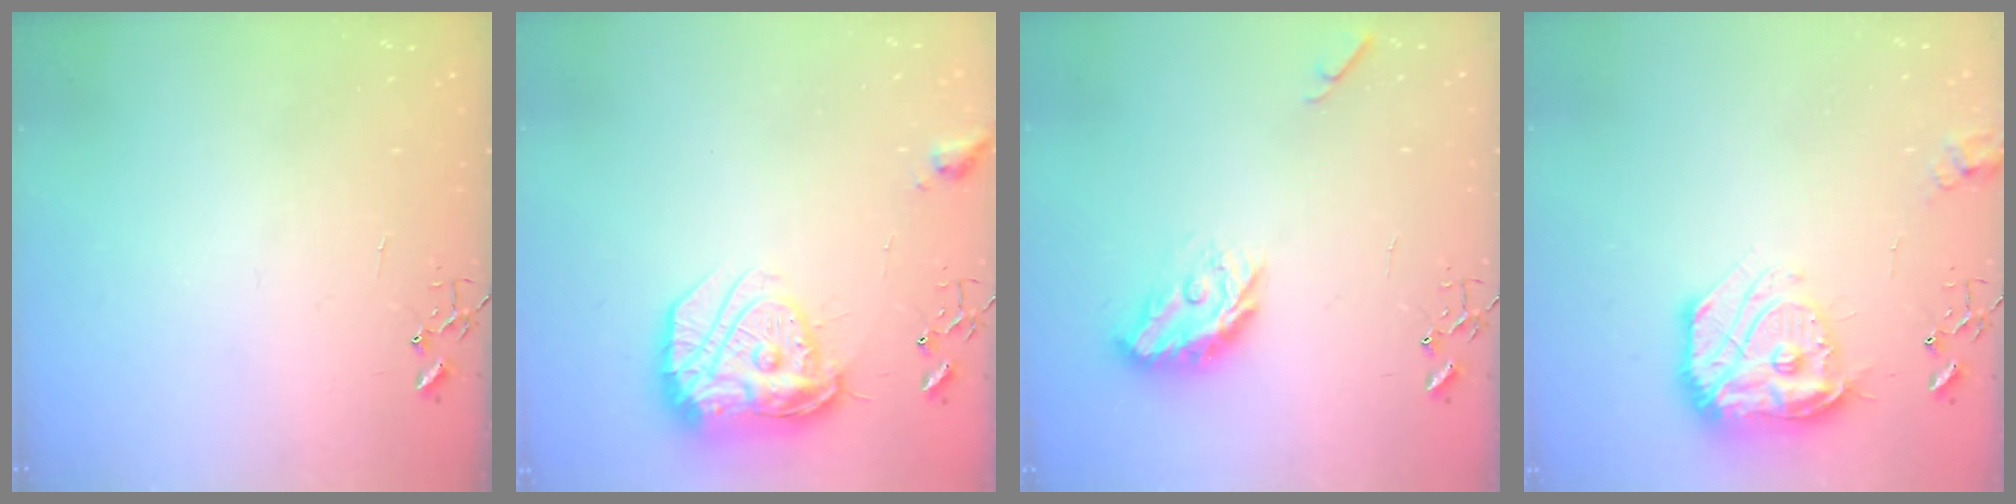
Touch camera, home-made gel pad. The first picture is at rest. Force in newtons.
{"total": 18.2, "press": 18.2, "slide": 1.5}
{"total": 11.3, "press": 11.3, "slide": 0.6}
{"total": 18.7, "press": 18.6, "slide": 1.8}